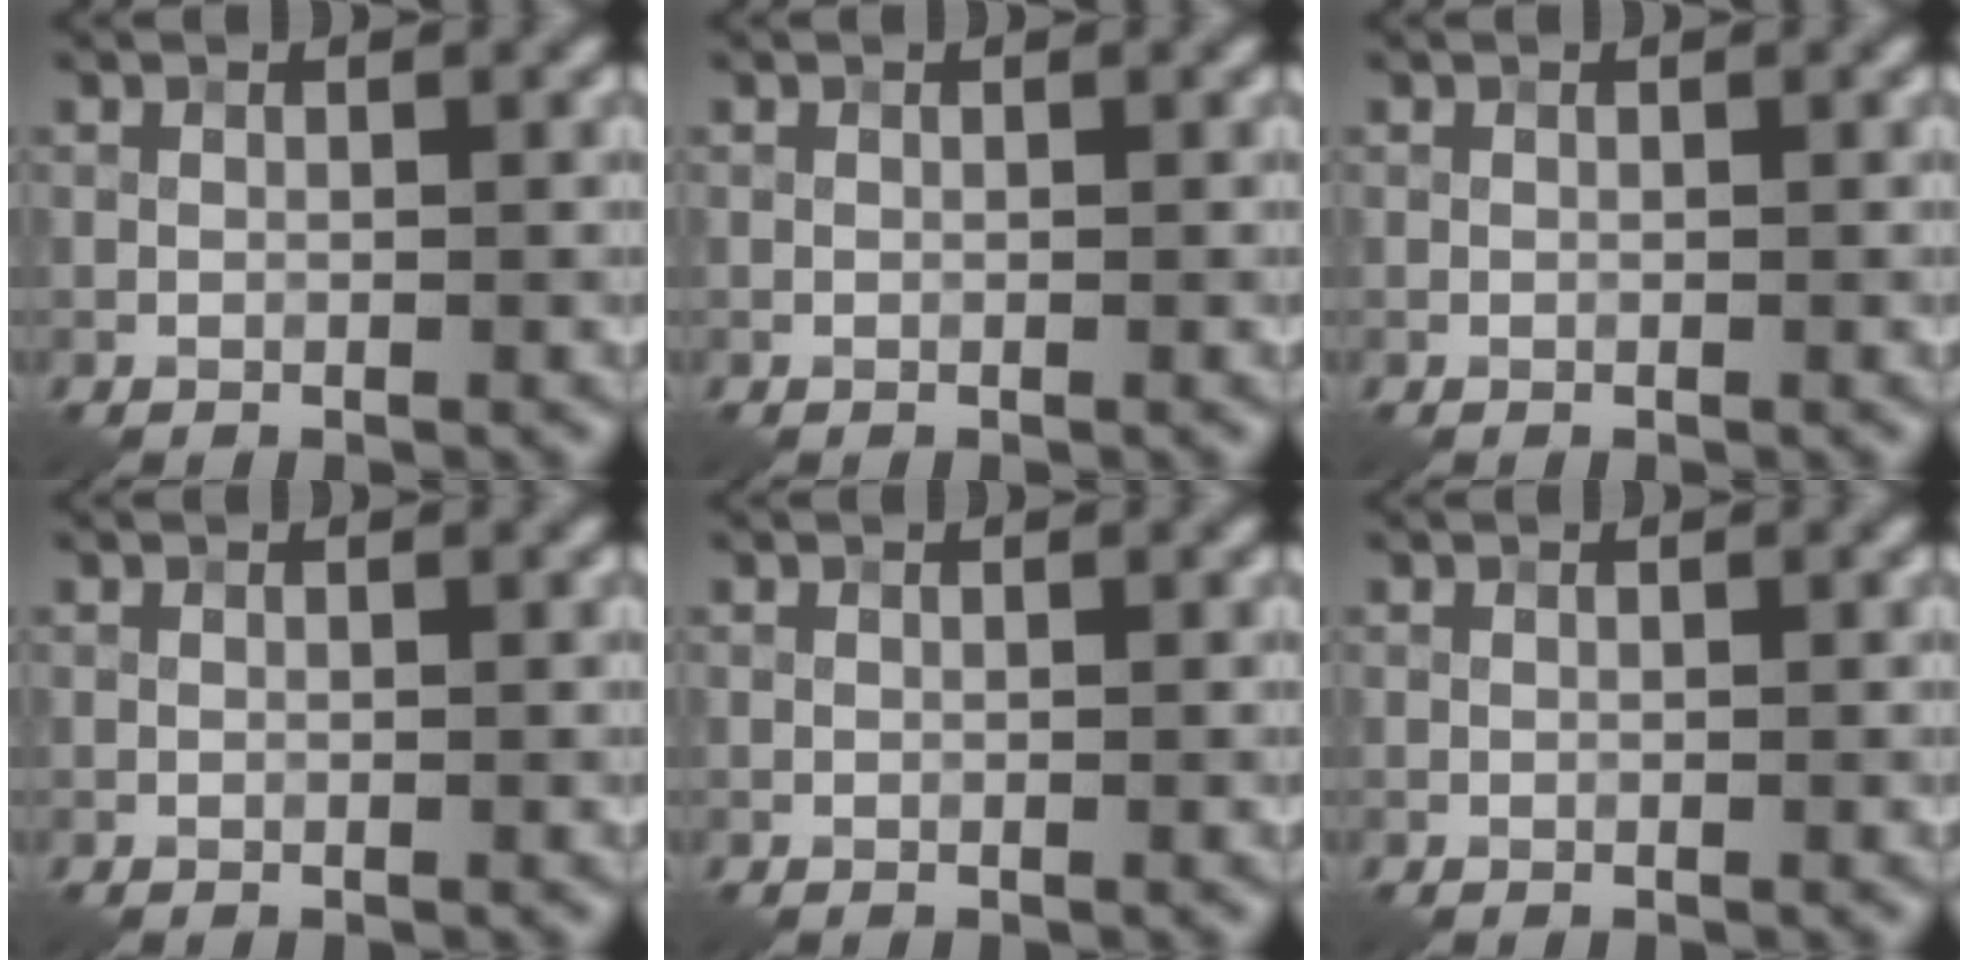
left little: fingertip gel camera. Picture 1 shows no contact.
{"total": 0.0}
{"total": 0.0}
{"total": 0.0}
{"total": 0.0}
{"total": 0.0}